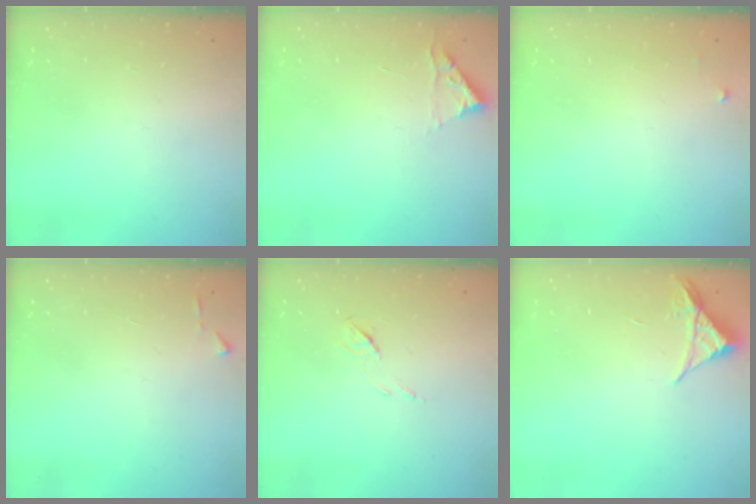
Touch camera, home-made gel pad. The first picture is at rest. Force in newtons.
{"total": 2.8, "press": 2.8, "slide": 0.3}
{"total": 2.5, "press": 2.5, "slide": 0.4}
{"total": 3.9, "press": 3.9, "slide": 0.5}
{"total": 5.1, "press": 5.0, "slide": 0.8}
{"total": 3.9, "press": 3.8, "slide": 0.5}